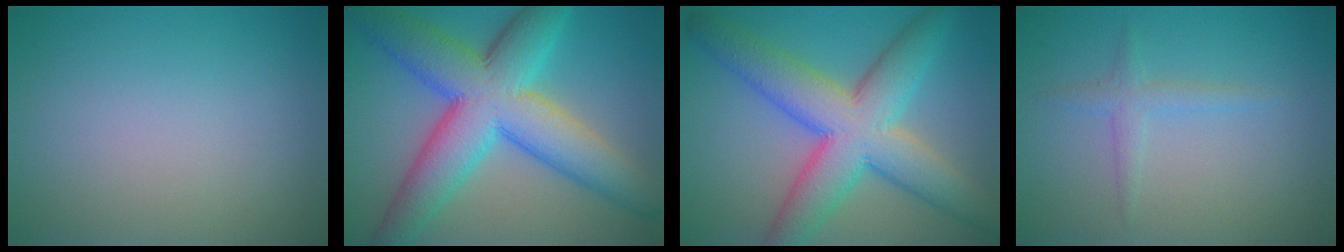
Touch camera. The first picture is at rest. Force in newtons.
{"total": 11.6, "press": 11.6, "slide": 0.3}
{"total": 9.7, "press": 9.7, "slide": 0.3}
{"total": 1.6, "press": 1.6, "slide": 0.1}